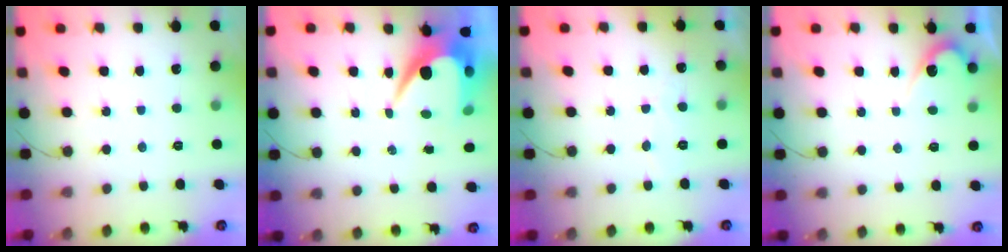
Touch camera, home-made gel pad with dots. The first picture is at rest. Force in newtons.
{"total": 10.1, "press": 10.1, "slide": 0.9}
{"total": 4.2, "press": 4.2, "slide": 0.2}
{"total": 4.4, "press": 4.4, "slide": 0.3}